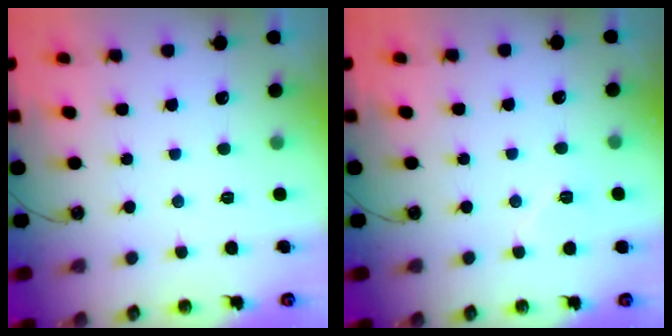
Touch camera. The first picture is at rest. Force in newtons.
{"total": 5.8, "press": 5.6, "slide": 1.6}